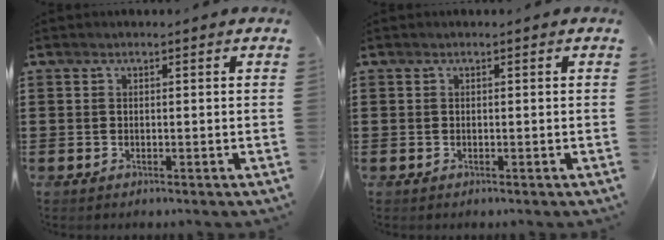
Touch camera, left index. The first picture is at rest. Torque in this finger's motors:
{"motor_torque": [-0.07, 0.07, 0.00, 0.00]}